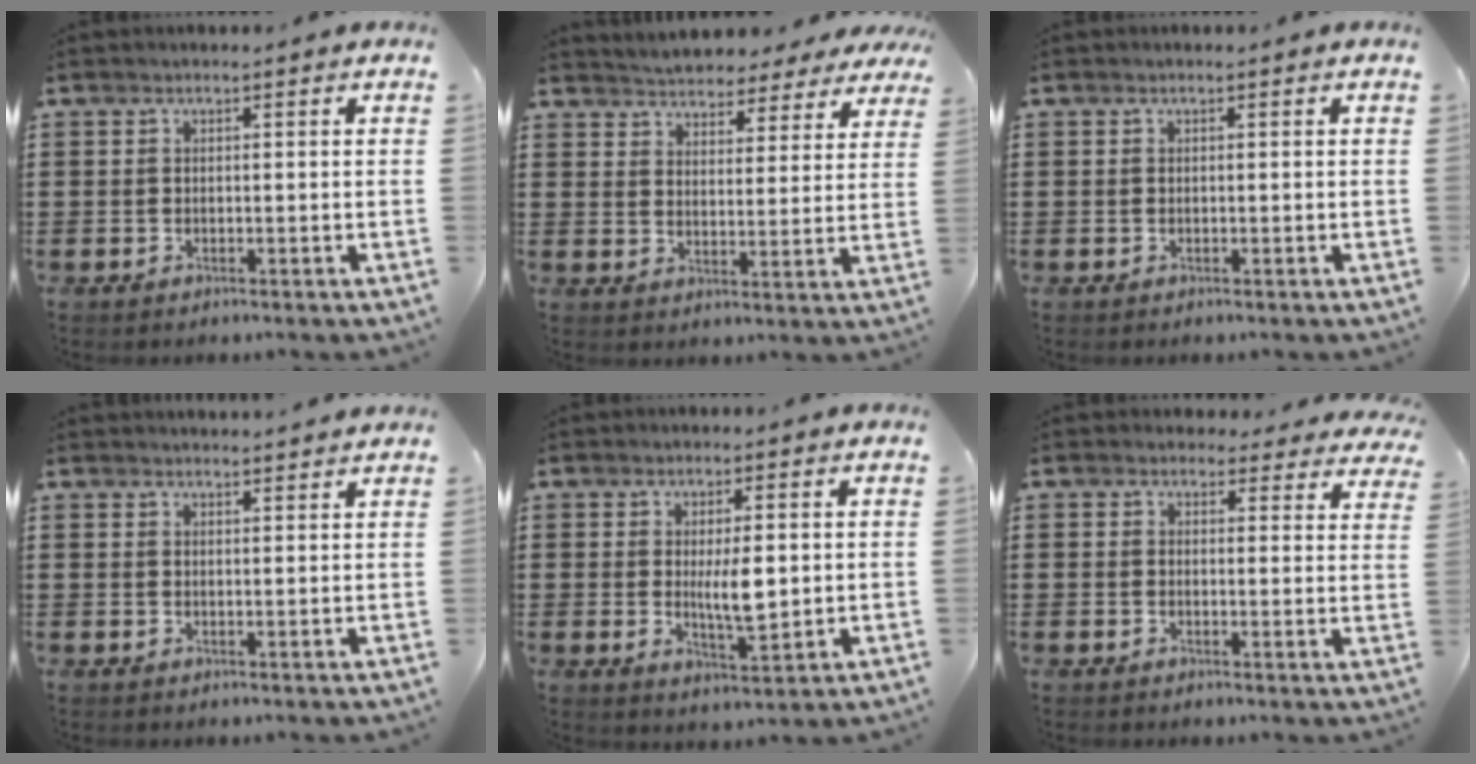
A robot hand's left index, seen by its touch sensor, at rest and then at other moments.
{"total": 4.2, "force": [4.2, 0.2, -0.1], "torque": [-0.020, -0.024, 0.072]}
{"total": 0.0}
{"total": 2.0, "force": [2.0, -0.1, -0.1], "torque": [-0.003, -0.002, 0.039]}
{"total": 5.5, "force": [0.6, 1.7, 5.2], "torque": [-0.081, -0.005, 0.008]}
{"total": 3.0, "force": [2.7, 1.3, 0.4], "torque": [-0.009, -0.009, 0.048]}